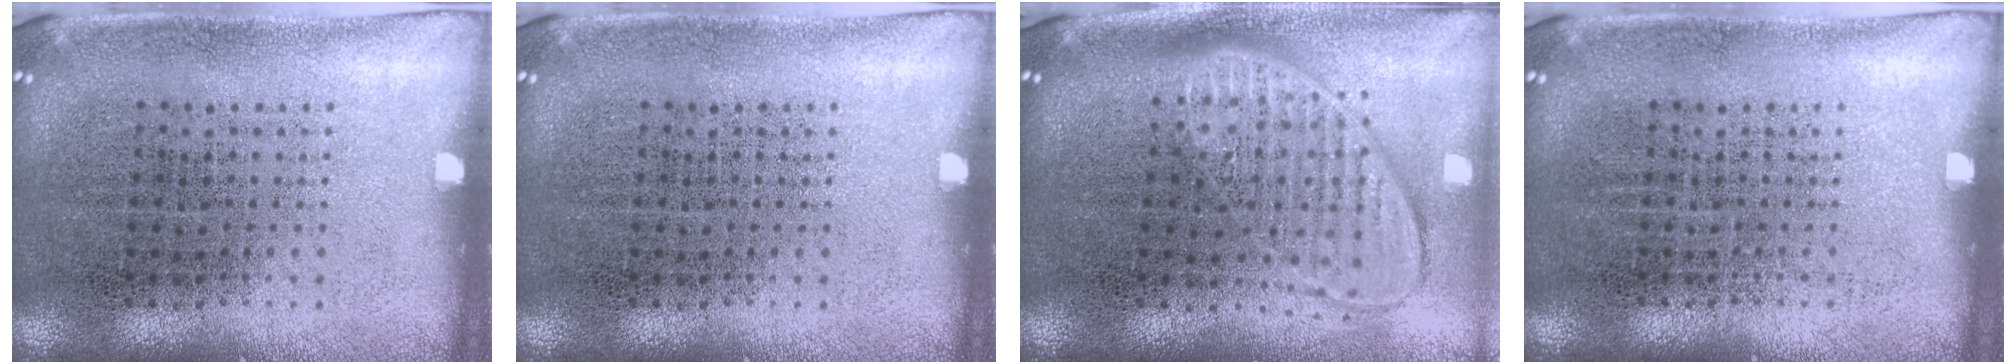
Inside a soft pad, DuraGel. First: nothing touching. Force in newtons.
{"total": 0.0}
{"total": 1.8, "press": 1.5, "slide": 1.0}
{"total": 0.0}